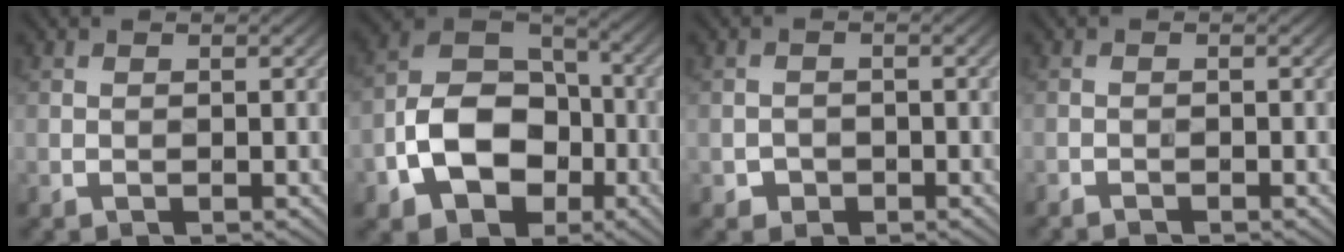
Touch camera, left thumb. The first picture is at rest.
{"total": 11.6, "force": [-3.9, 8.1, 7.2], "torque": [-0.148, -0.015, -0.083]}
{"total": 1.5, "force": [-0.9, 1.2, 0.3], "torque": [-0.001, -0.001, -0.019]}
{"total": 0.9, "force": [-0.9, 0.1, 0.2], "torque": [-0.002, -0.002, -0.018]}